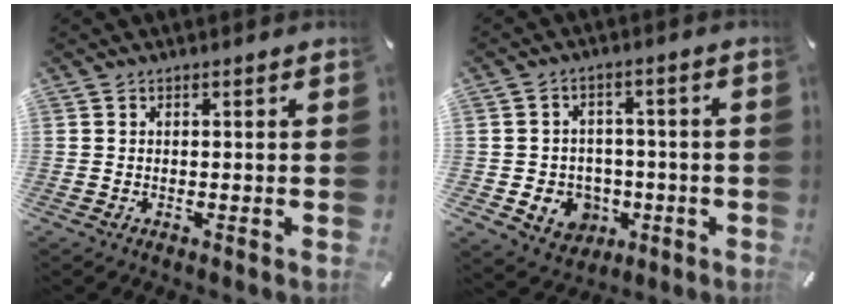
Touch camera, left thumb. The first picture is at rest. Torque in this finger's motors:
{"motor_torque": [0.50, 0.51, 0.09, 0.08, 0.04]}